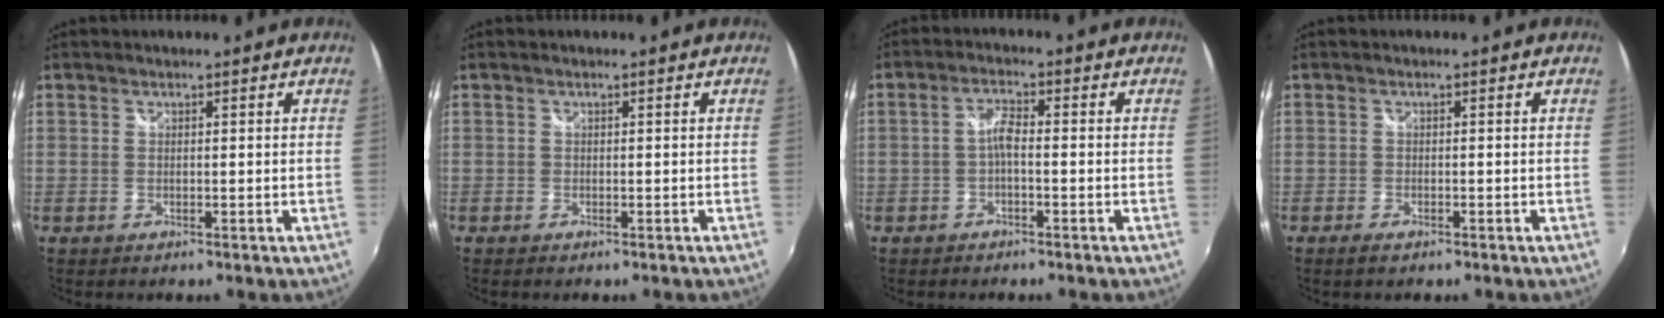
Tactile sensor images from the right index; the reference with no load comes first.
{"total": 0.6, "force": [-0.5, 0.3, 0.1], "torque": [-0.007, -0.004, -0.010]}
{"total": 2.7, "force": [-1.0, 0.6, 2.4], "torque": [-0.053, 0.008, -0.021]}
{"total": 1.9, "force": [-1.5, 0.7, 1.0], "torque": [-0.025, -0.006, -0.027]}